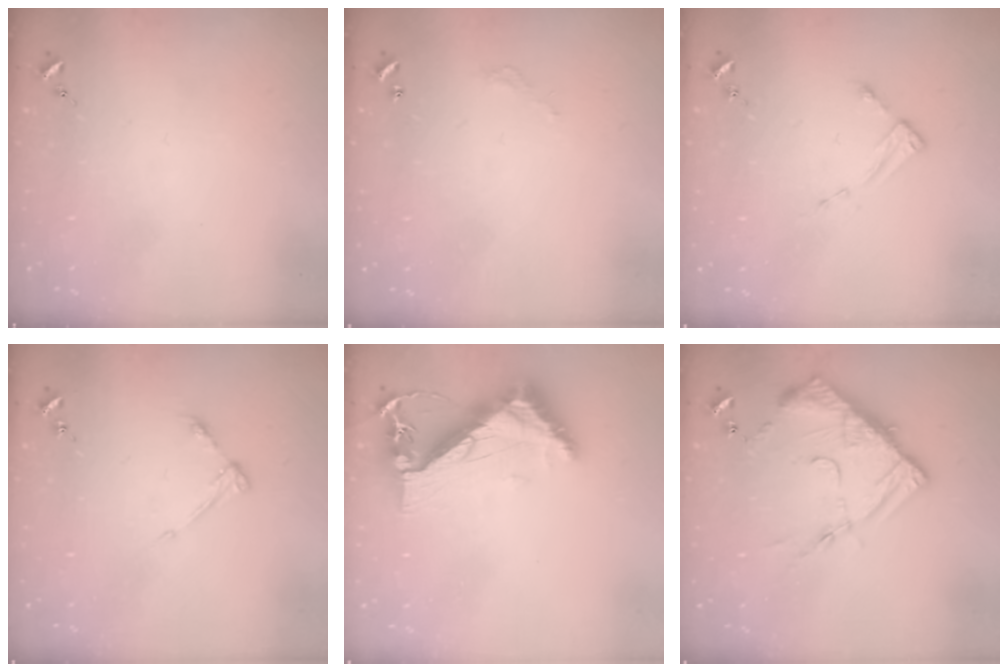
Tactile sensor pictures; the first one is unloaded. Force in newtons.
{"total": 2.7, "press": 2.7, "slide": 0.2}
{"total": 3.0, "press": 3.0, "slide": 0.5}
{"total": 4.6, "press": 4.6, "slide": 0.6}
{"total": 9.0, "press": 8.9, "slide": 0.6}
{"total": 14.5, "press": 14.5, "slide": 1.3}